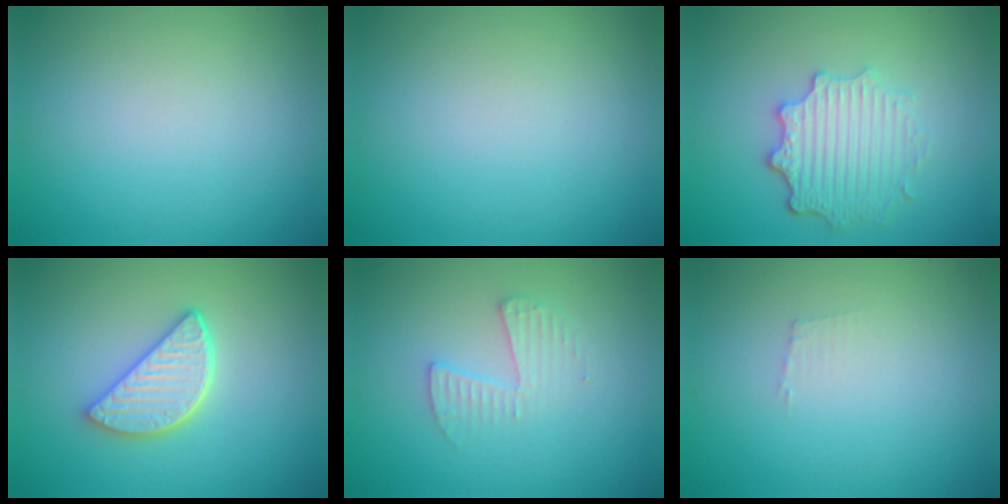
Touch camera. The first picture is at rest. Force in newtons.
{"total": 0.0}
{"total": 4.5, "press": 3.5, "slide": 2.8}
{"total": 4.2, "press": 3.4, "slide": 2.5}
{"total": 2.1, "press": 2.0, "slide": 0.1}
{"total": 0.7, "press": 0.7, "slide": 0.1}